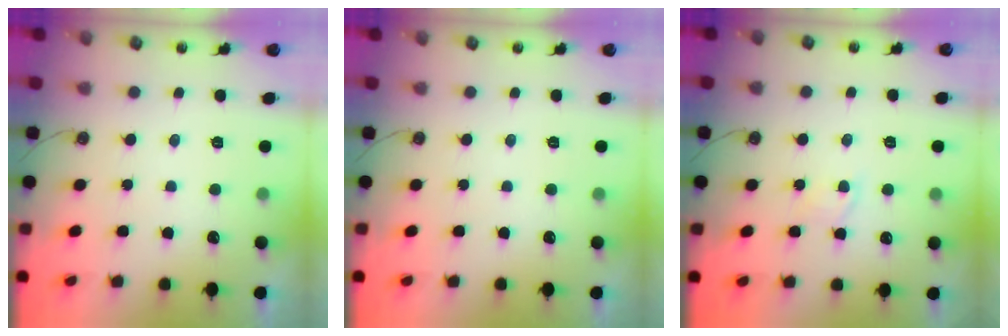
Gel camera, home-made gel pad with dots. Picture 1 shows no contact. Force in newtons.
{"total": 0.0}
{"total": 3.1, "press": 3.0, "slide": 0.4}